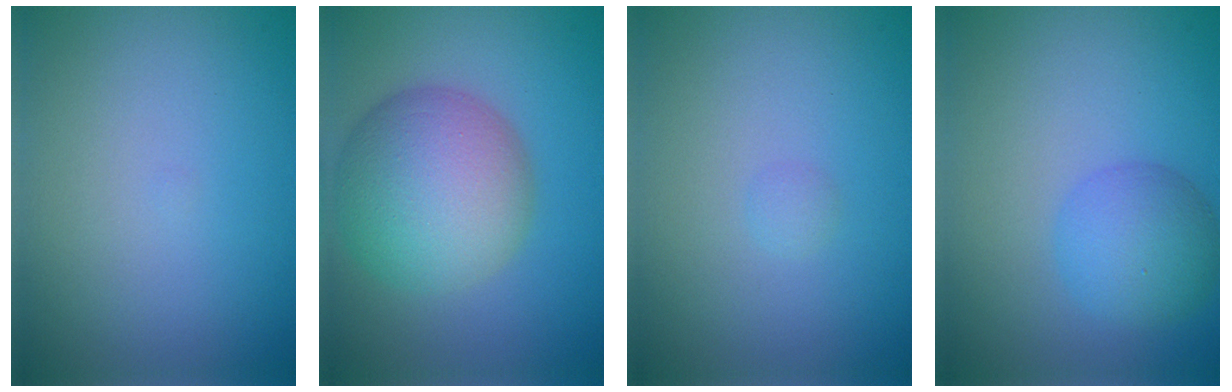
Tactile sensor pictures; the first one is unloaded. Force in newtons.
{"total": 9.0, "press": 9.0, "slide": 0.6}
{"total": 0.6, "press": 0.6, "slide": 0.0}
{"total": 3.9, "press": 3.9, "slide": 0.2}